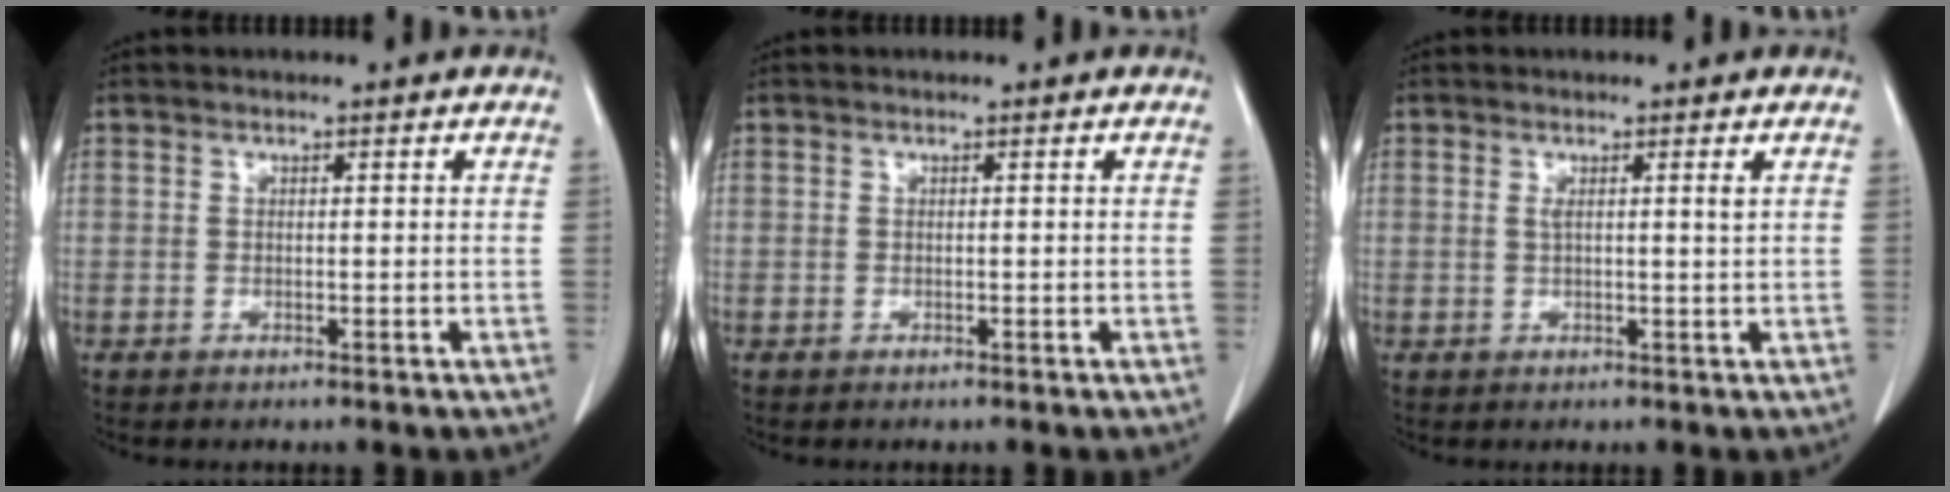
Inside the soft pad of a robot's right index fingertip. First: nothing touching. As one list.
[{"total": 0.0}, {"total": 1.6, "force": [0.7, -0.2, 1.4], "torque": [-0.028, -0.001, 0.013]}]